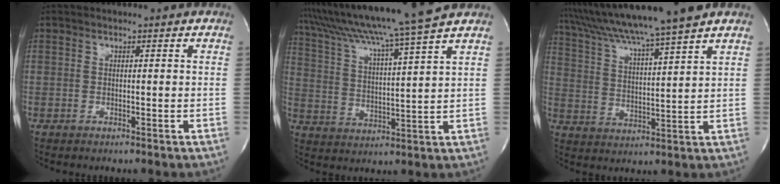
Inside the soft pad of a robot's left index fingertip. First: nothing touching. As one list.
[{"total": 16.1, "force": [13.8, -2.4, 7.8], "torque": [-0.143, -0.014, 0.217]}, {"total": 15.0, "force": [12.8, -1.8, 7.5], "torque": [-0.136, 0.005, 0.206]}]